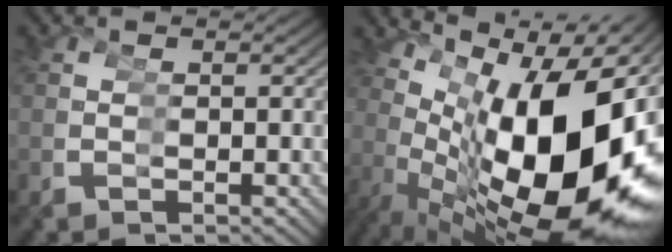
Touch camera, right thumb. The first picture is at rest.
{"total": 20.6, "force": [-0.1, 11.0, 17.5], "torque": [-0.293, -0.032, 0.033]}